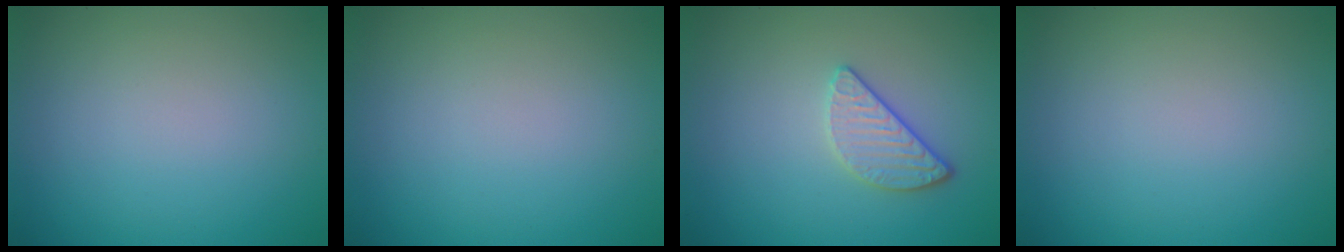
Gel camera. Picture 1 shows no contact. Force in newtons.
{"total": 0.0}
{"total": 2.4, "press": 2.2, "slide": 0.9}
{"total": 0.0}